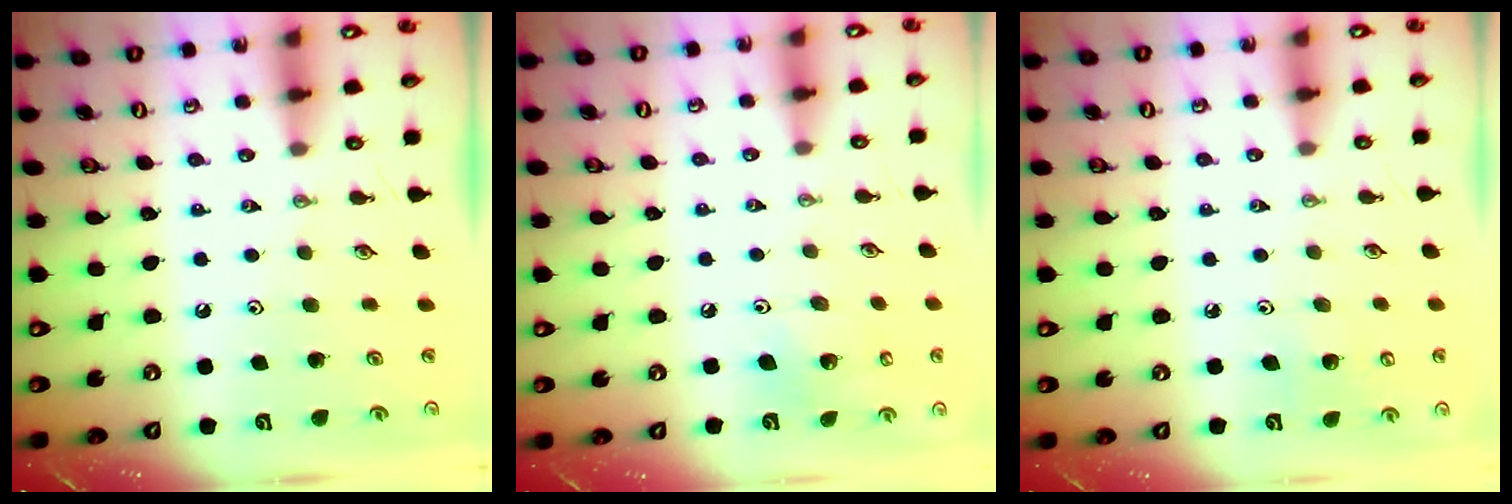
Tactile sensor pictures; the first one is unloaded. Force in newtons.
{"total": 6.8, "press": 6.3, "slide": 2.4}
{"total": 4.2, "press": 4.1, "slide": 0.9}